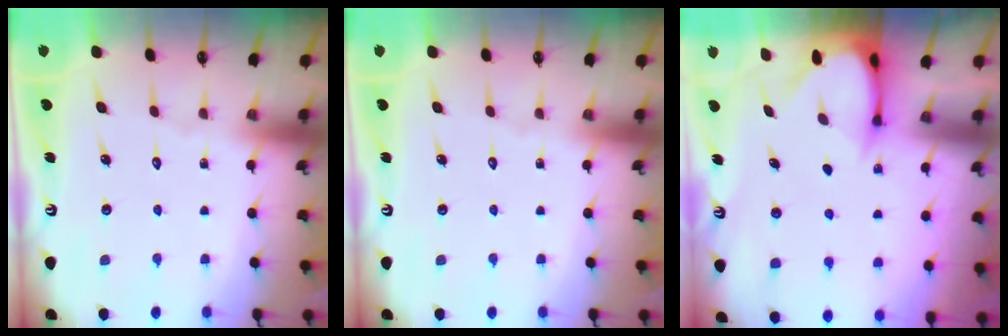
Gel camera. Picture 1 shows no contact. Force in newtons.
{"total": 0.0}
{"total": 3.3, "press": 3.2, "slide": 0.3}